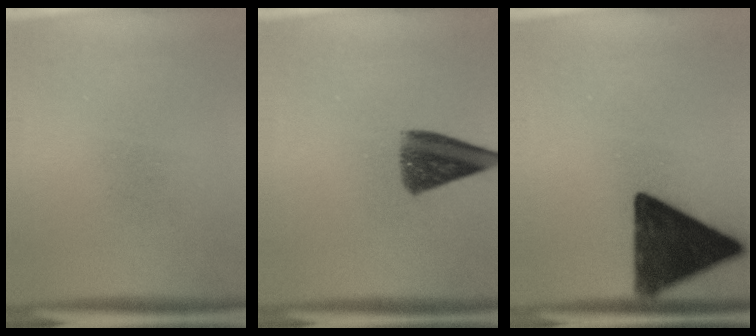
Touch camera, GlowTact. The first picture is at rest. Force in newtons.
{"total": 8.8}
{"total": 16.1}